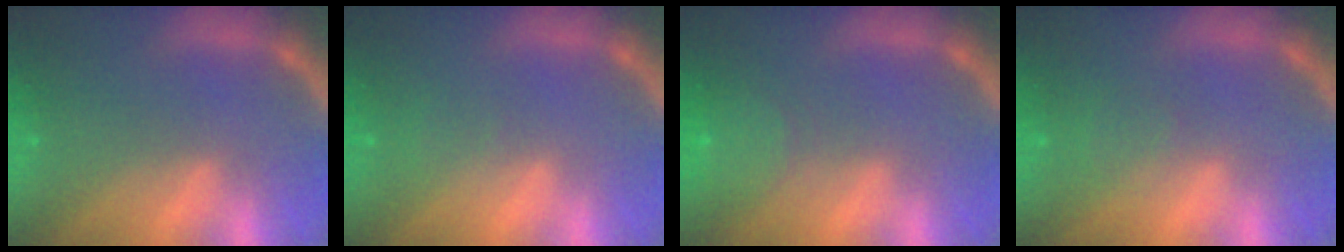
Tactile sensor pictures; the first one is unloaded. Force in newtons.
{"total": 0.9}
{"total": 3.5}
{"total": 1.5}